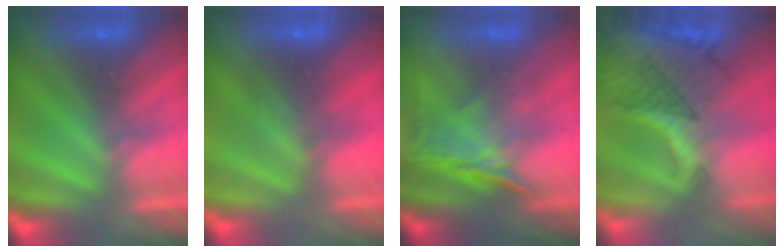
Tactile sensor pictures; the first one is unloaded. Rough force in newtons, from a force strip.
{"total": 2.5}
{"total": 1.3}
{"total": 3.1}